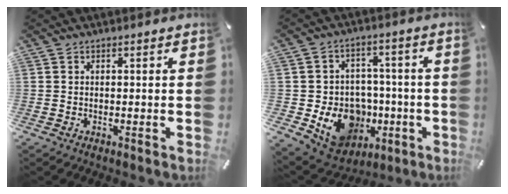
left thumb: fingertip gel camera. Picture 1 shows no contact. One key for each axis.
{"total": 14.5, "fx": -4.3, "fy": 12.4, "fz": 6.0, "tx": -0.080, "ty": 0.015, "tz": -0.055}